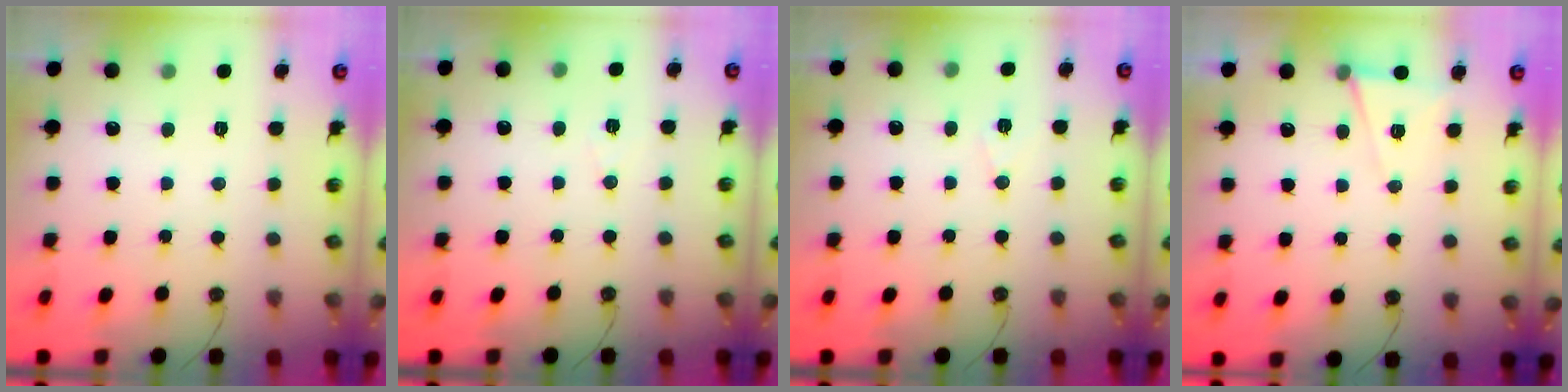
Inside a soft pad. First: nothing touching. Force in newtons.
{"total": 5.5, "press": 3.1, "slide": 4.5}
{"total": 6.9, "press": 5.2, "slide": 4.6}
{"total": 6.7, "press": 4.7, "slide": 4.8}